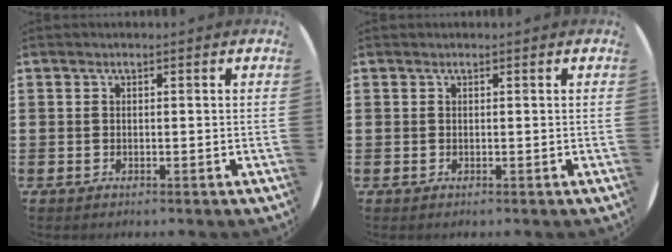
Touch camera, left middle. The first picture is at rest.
{"total": 0.0}